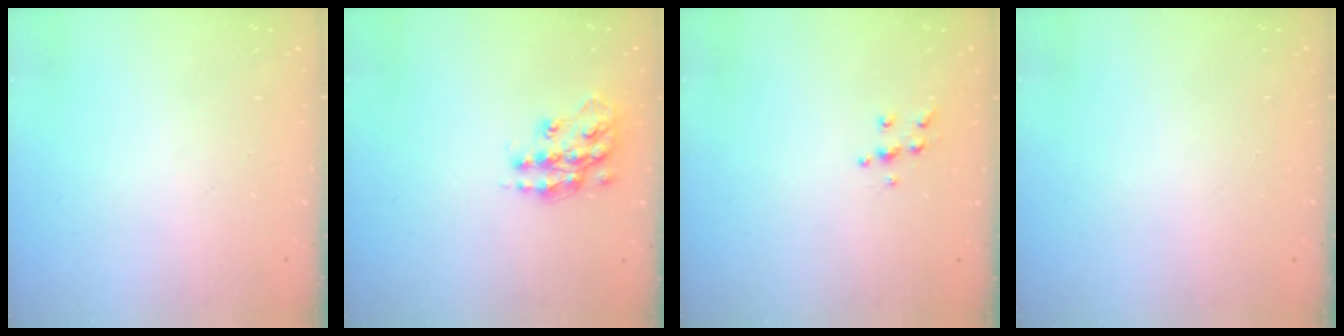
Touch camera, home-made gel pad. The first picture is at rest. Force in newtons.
{"total": 13.4, "press": 13.4, "slide": 0.9}
{"total": 5.9, "press": 5.9, "slide": 0.5}
{"total": 0.0}